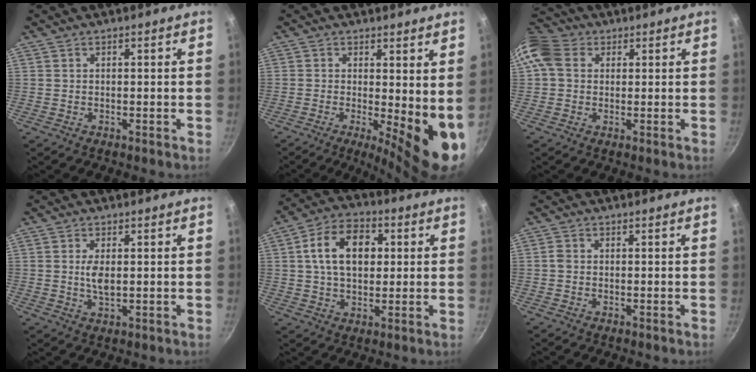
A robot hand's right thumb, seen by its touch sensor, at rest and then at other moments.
{"total": 10.9, "force": [-0.2, 3.8, 10.2], "torque": [-0.111, -0.021, 0.003]}
{"total": 10.8, "force": [2.5, 8.8, 5.7], "torque": [-0.108, 0.020, 0.030]}
{"total": 3.6, "force": [0.4, 1.7, 3.2], "torque": [-0.059, -0.003, 0.009]}
{"total": 12.9, "force": [2.4, 8.7, 9.3], "torque": [-0.131, 0.015, 0.029]}
{"total": 1.1, "force": [-0.2, 0.9, 0.6], "torque": [-0.011, 0.004, -0.006]}